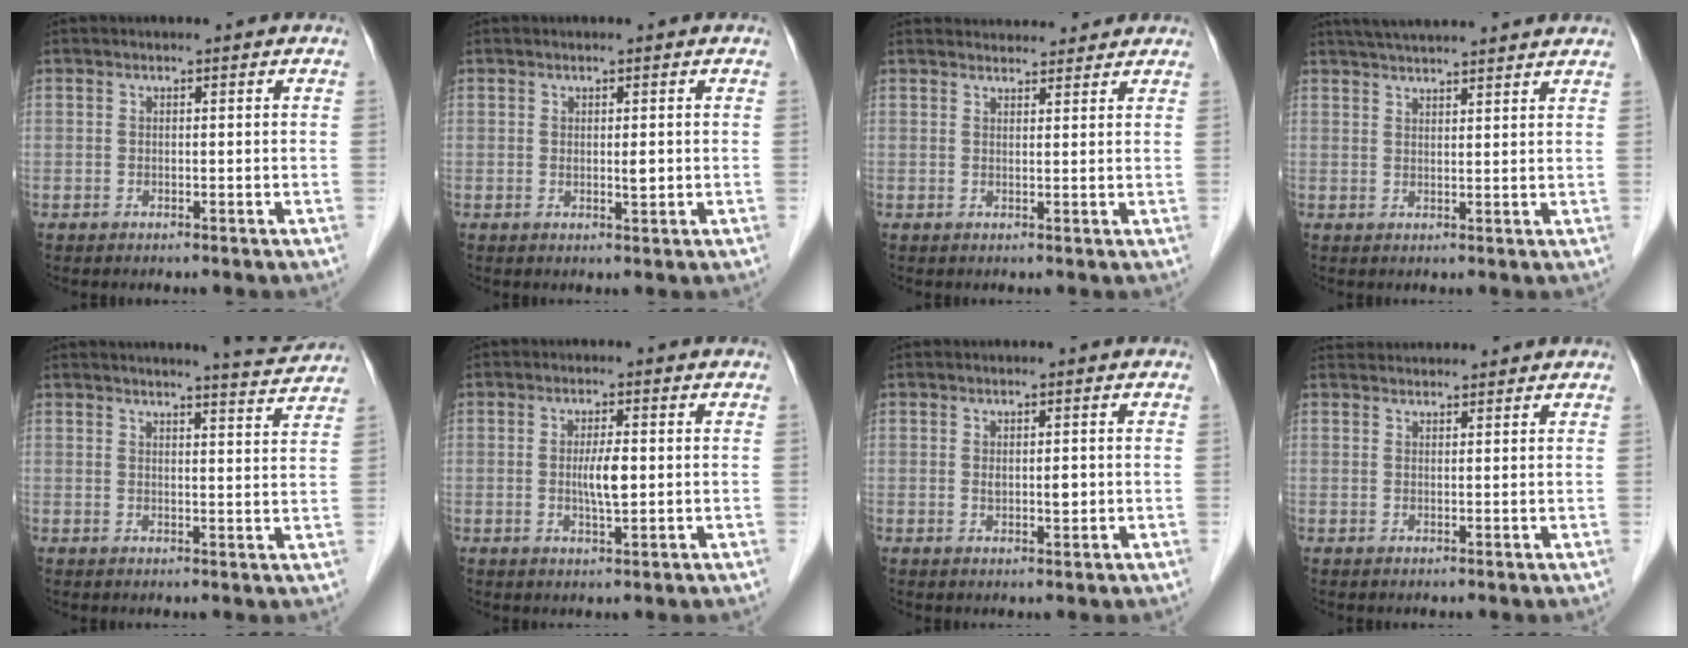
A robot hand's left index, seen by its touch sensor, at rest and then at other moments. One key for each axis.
{"total": 1.4, "fx": 0.1, "fy": 0.4, "fz": 1.3, "tx": -0.020, "ty": -0.003, "tz": 0.003}
{"total": 7.0, "fx": 6.6, "fy": 1.9, "fz": 1.1, "tx": -0.007, "ty": 0.025, "tz": 0.076}
{"total": 13.5, "fx": 12.2, "fy": 0.6, "fz": 5.8, "tx": -0.097, "ty": 0.036, "tz": 0.165}
{"total": 6.4, "fx": 6.3, "fy": -0.3, "fz": 1.3, "tx": -0.029, "ty": -0.017, "tz": 0.068}
{"total": 3.8, "fx": 0.0, "fy": 0.7, "fz": 3.8, "tx": -0.072, "ty": -0.004, "tz": 0.000}
{"total": 2.0, "fx": 0.1, "fy": 0.8, "fz": 1.9, "tx": -0.031, "ty": -0.002, "tz": 0.005}
{"total": 5.2, "fx": 5.1, "fy": 0.6, "fz": 0.7, "tx": -0.012, "ty": 0.036, "tz": 0.071}